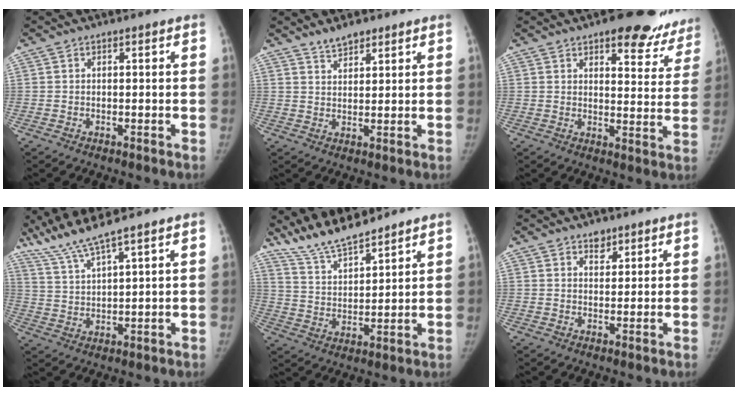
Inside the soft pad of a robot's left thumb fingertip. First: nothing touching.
{"total": 0.9, "force": [0.8, 0.1, 0.3], "torque": [-0.006, 0.000, 0.015]}
{"total": 15.3, "force": [11.8, 6.6, 7.2], "torque": [-0.021, -0.066, 0.125]}
{"total": 8.4, "force": [6.8, 0.0, 4.8], "torque": [-0.103, -0.029, 0.144]}
{"total": 10.1, "force": [9.2, 2.0, 3.5], "torque": [-0.053, -0.044, 0.179]}
{"total": 2.8, "force": [1.9, 1.8, 1.0], "torque": [0.003, -0.013, 0.029]}